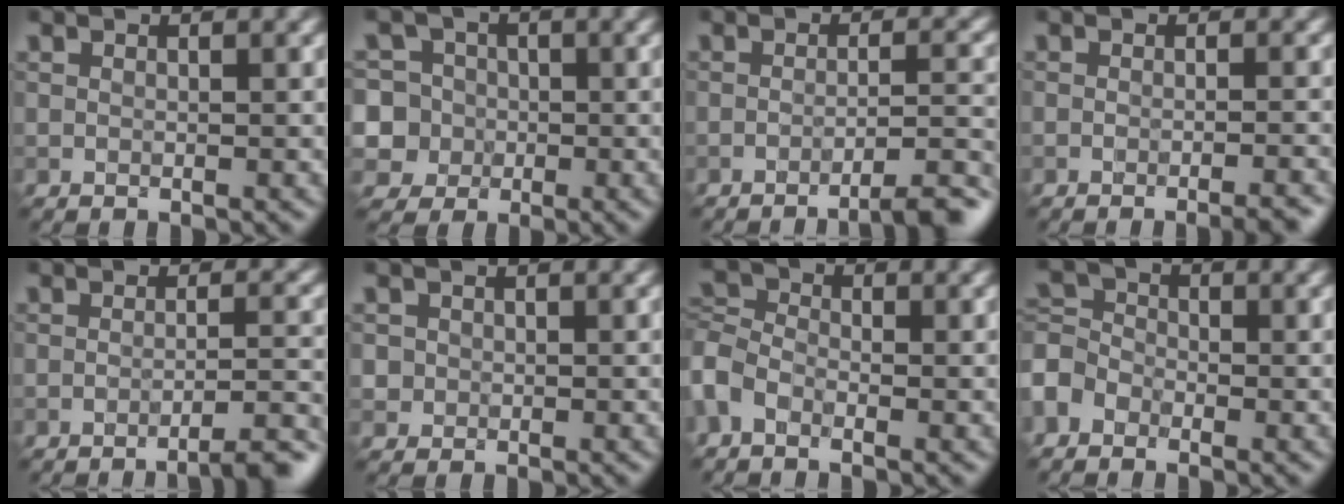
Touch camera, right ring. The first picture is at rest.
{"total": 8.3, "force": [-0.9, 8.0, 2.2], "torque": [-0.054, 0.020, -0.034]}
{"total": 5.2, "force": [-3.5, 0.9, 3.7], "torque": [-0.046, 0.008, -0.052]}
{"total": 3.4, "force": [-2.4, 0.9, 2.3], "torque": [-0.013, 0.009, -0.029]}
{"total": 4.6, "force": [-3.1, 0.7, 3.3], "torque": [-0.040, 0.007, -0.048]}
{"total": 1.0, "force": [-0.1, 1.0, 0.0], "torque": [0.012, -0.004, 0.001]}
{"total": 2.8, "force": [-1.5, 1.7, 1.8], "torque": [-0.039, 0.004, -0.047]}
{"total": 3.4, "force": [-2.2, 2.3, 1.2], "torque": [-0.030, 0.007, -0.063]}